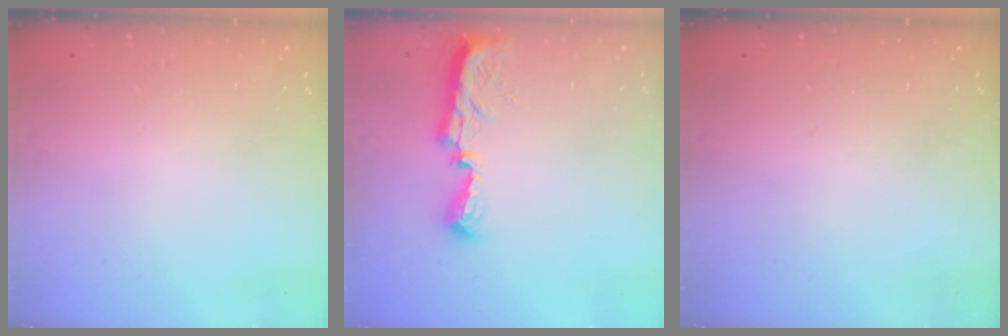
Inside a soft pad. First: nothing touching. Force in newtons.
{"total": 8.2, "press": 8.1, "slide": 0.8}
{"total": 0.0}